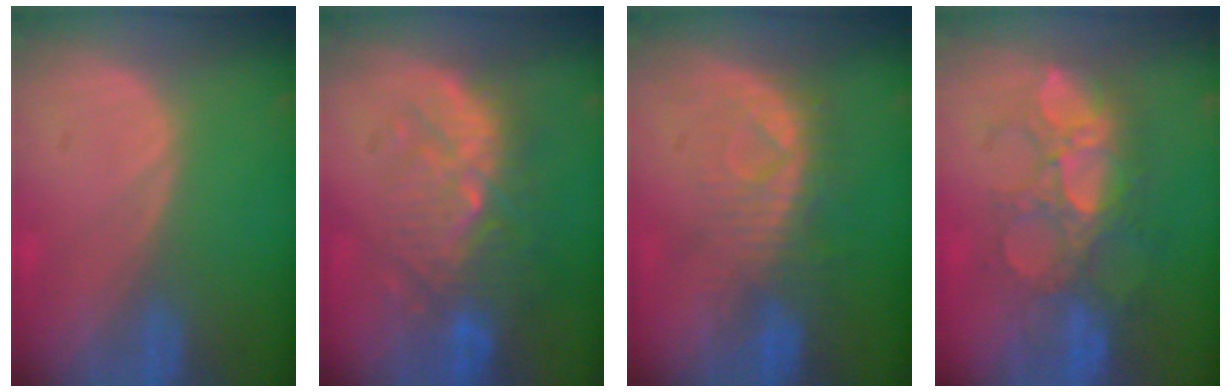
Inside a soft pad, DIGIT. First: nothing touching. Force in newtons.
{"total": 10.3, "press": 9.5, "slide": 3.9}
{"total": 8.1, "press": 7.2, "slide": 3.7}
{"total": 9.1, "press": 8.9, "slide": 1.8}